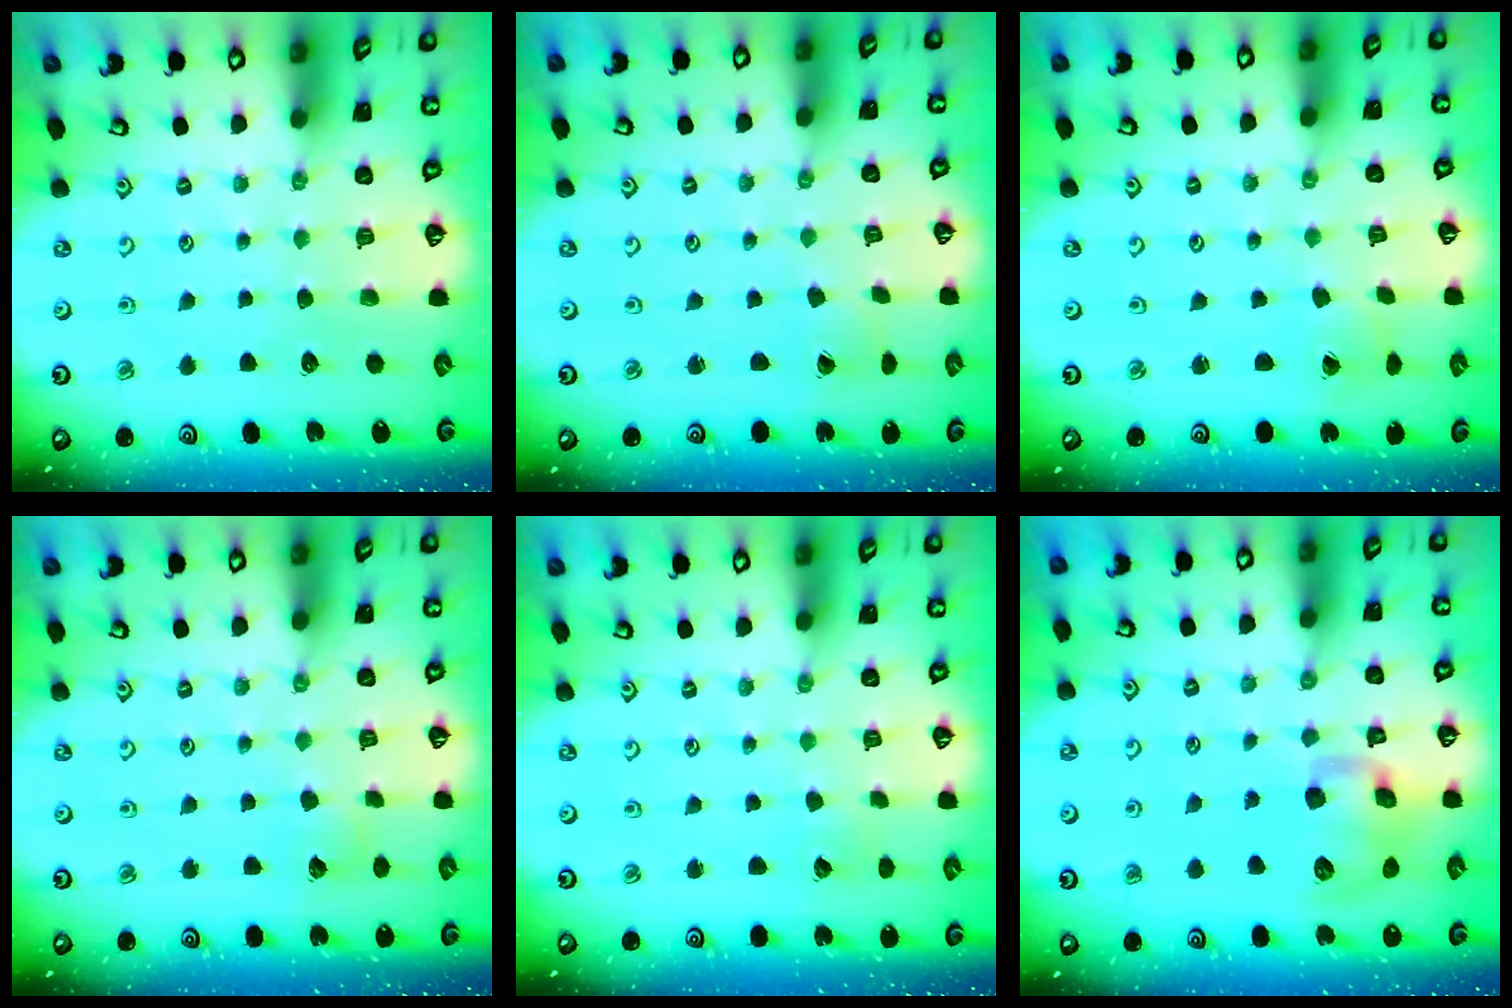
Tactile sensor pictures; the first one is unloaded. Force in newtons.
{"total": 2.8, "press": 2.8, "slide": 0.2}
{"total": 1.2, "press": 1.2, "slide": 0.1}
{"total": 2.5, "press": 2.5, "slide": 0.3}
{"total": 2.8, "press": 2.8, "slide": 0.2}
{"total": 11.5, "press": 11.4, "slide": 2.1}